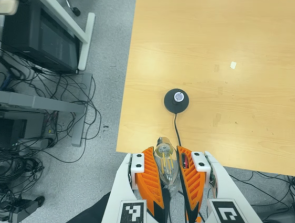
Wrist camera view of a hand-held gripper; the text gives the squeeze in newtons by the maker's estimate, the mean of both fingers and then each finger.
{"total": 20.0, "left": 24.1, "right": 16.0}